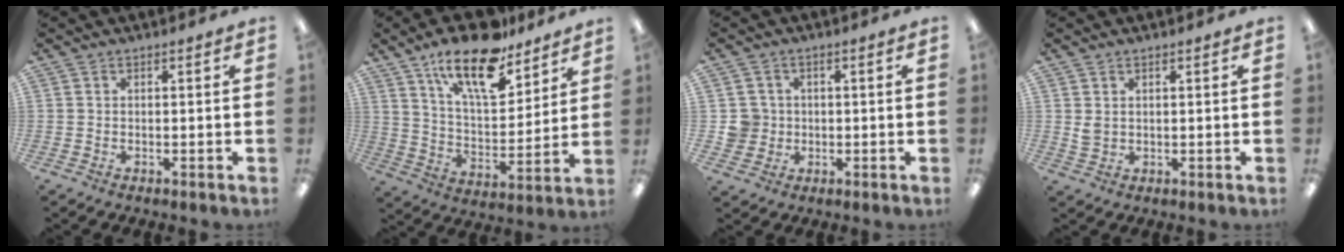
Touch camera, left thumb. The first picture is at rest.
{"total": 18.6, "force": [13.2, 7.3, 10.9], "torque": [-0.178, -0.074, 0.224]}
{"total": 5.1, "force": [0.2, 5.0, 1.0], "torque": [-0.013, 0.008, 0.004]}
{"total": 2.6, "force": [1.1, 2.1, 1.2], "torque": [-0.017, 0.000, 0.019]}